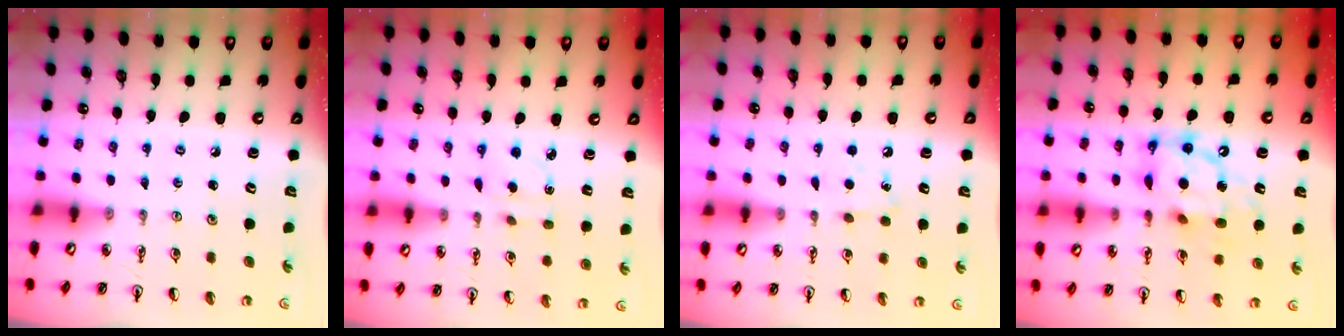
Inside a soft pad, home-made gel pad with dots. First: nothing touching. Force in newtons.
{"total": 2.3, "press": 2.1, "slide": 0.8}
{"total": 5.6, "press": 5.6, "slide": 0.7}
{"total": 13.3, "press": 13.3, "slide": 1.1}